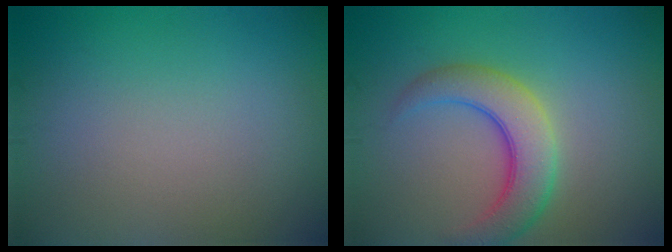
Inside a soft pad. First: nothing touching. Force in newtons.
{"total": 5.2, "press": 5.2, "slide": 0.3}